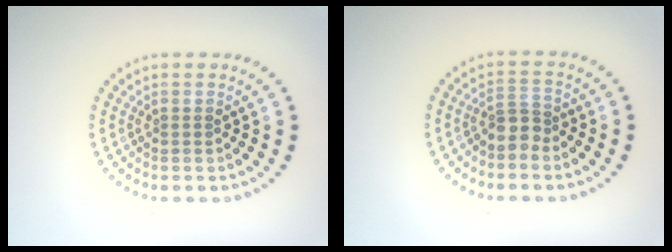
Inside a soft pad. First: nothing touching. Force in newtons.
{"total": 2.2, "press": 1.6, "slide": 1.4}